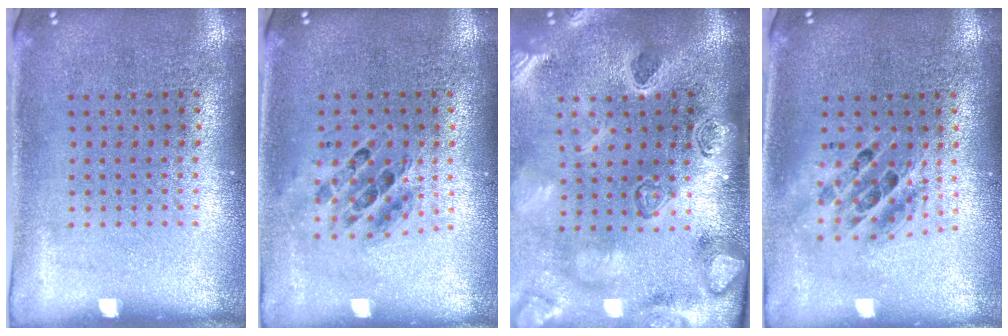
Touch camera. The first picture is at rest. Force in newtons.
{"total": 0.8, "press": 0.8, "slide": 0.1}
{"total": 4.3, "press": 3.3, "slide": 2.8}
{"total": 1.7, "press": 1.4, "slide": 1.0}